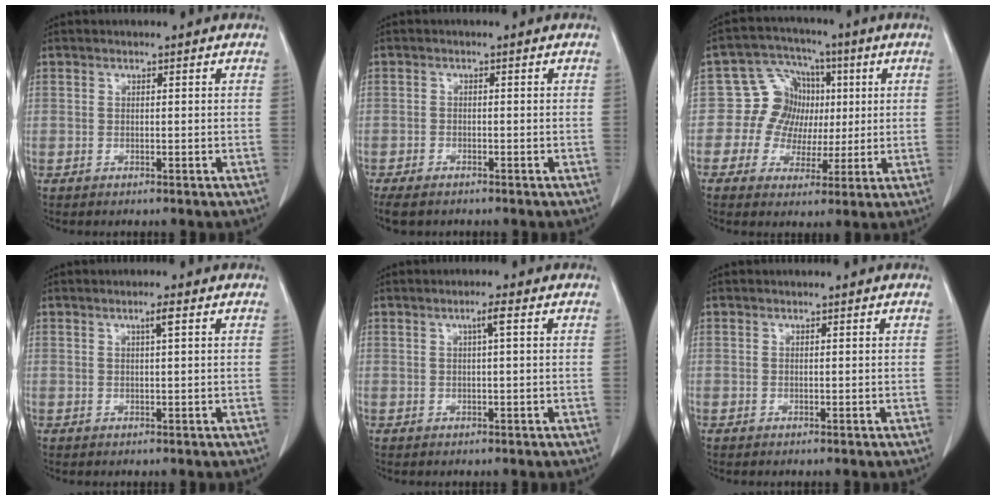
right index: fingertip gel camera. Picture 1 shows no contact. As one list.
[{"total": 6.0, "force": [-4.3, 2.9, 3.0], "torque": [-0.056, -0.009, -0.066]}, {"total": 8.9, "force": [0.6, 8.2, 3.4], "torque": [-0.057, 0.039, 0.015]}, {"total": 1.9, "force": [0.9, 0.2, 1.7], "torque": [-0.033, 0.001, 0.016]}, {"total": 2.2, "force": [0.8, 0.2, 2.0], "torque": [-0.038, 0.004, 0.015]}, {"total": 0.0}]